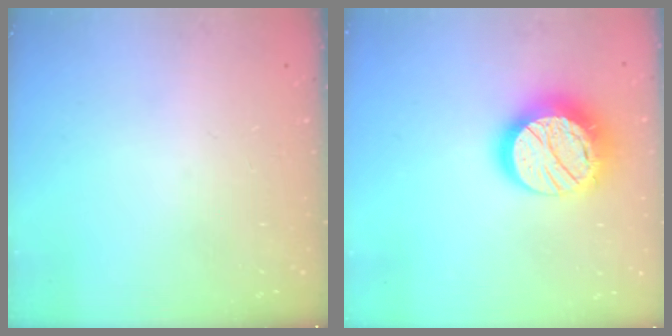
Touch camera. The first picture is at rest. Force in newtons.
{"total": 19.6, "press": 19.6, "slide": 1.5}